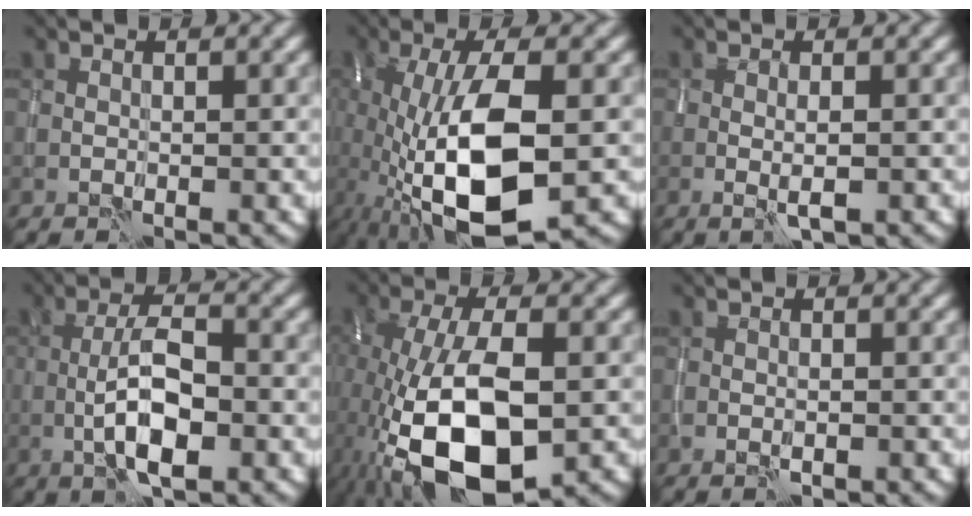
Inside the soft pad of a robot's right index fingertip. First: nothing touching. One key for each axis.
{"total": 11.3, "fx": -2.0, "fy": 4.2, "fz": 10.3, "tx": -0.201, "ty": -0.011, "tz": -0.031}
{"total": 1.7, "fx": -0.3, "fy": 0.2, "fz": 1.6, "tx": -0.029, "ty": -0.002, "tz": -0.003}
{"total": 5.5, "fx": -1.8, "fy": 1.8, "fz": 4.9, "tx": -0.089, "ty": 0.008, "tz": -0.037}
{"total": 13.3, "fx": -3.8, "fy": 6.2, "fz": 11.2, "tx": -0.219, "ty": -0.017, "tz": -0.062}
{"total": 0.7, "fx": -0.3, "fy": 0.2, "fz": 0.6, "tx": -0.010, "ty": -0.002, "tz": -0.004}